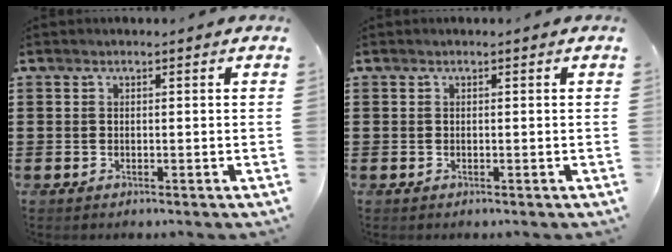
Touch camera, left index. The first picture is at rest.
{"total": 0.0}